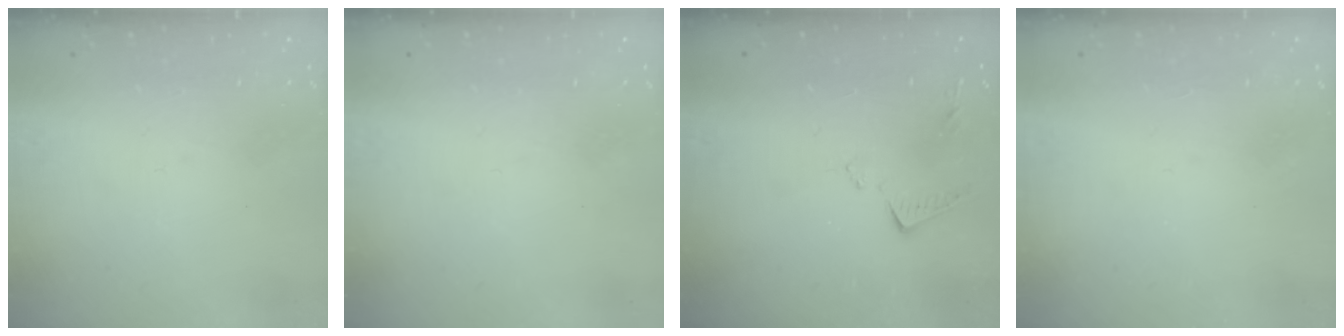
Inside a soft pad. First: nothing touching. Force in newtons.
{"total": 0.0}
{"total": 8.0, "press": 8.0, "slide": 0.1}
{"total": 1.2, "press": 1.2, "slide": 0.1}